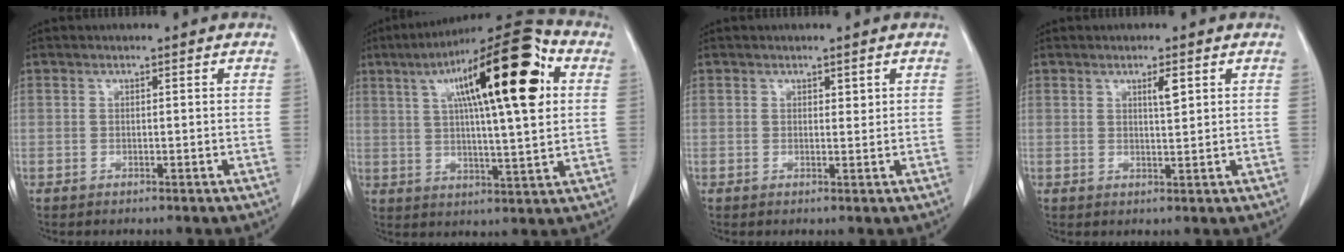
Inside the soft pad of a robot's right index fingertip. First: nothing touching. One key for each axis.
{"total": 22.5, "fx": 7.3, "fy": 3.9, "fz": 20.9, "tx": -0.335, "ty": 0.041, "tz": 0.105}
{"total": 0.8, "fx": 0.6, "fy": 0.4, "fz": 0.5, "tx": -0.001, "ty": -0.004, "tz": 0.007}
{"total": 2.3, "fx": 1.1, "fy": 0.3, "fz": 2.0, "tx": -0.034, "ty": -0.002, "tz": 0.018}